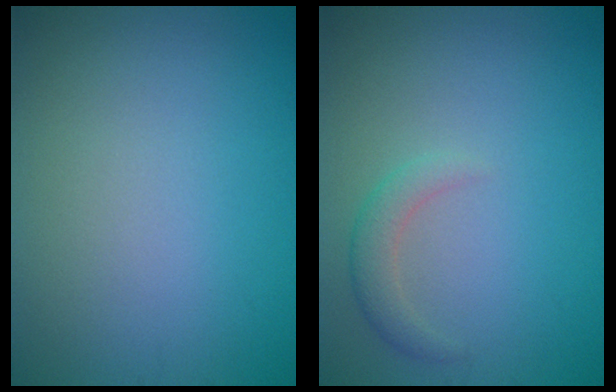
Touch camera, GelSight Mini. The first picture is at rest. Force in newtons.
{"total": 1.6, "press": 1.6, "slide": 0.1}